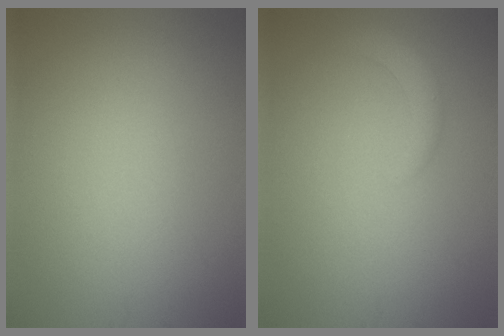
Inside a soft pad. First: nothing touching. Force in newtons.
{"total": 1.8, "press": 1.8, "slide": 0.3}